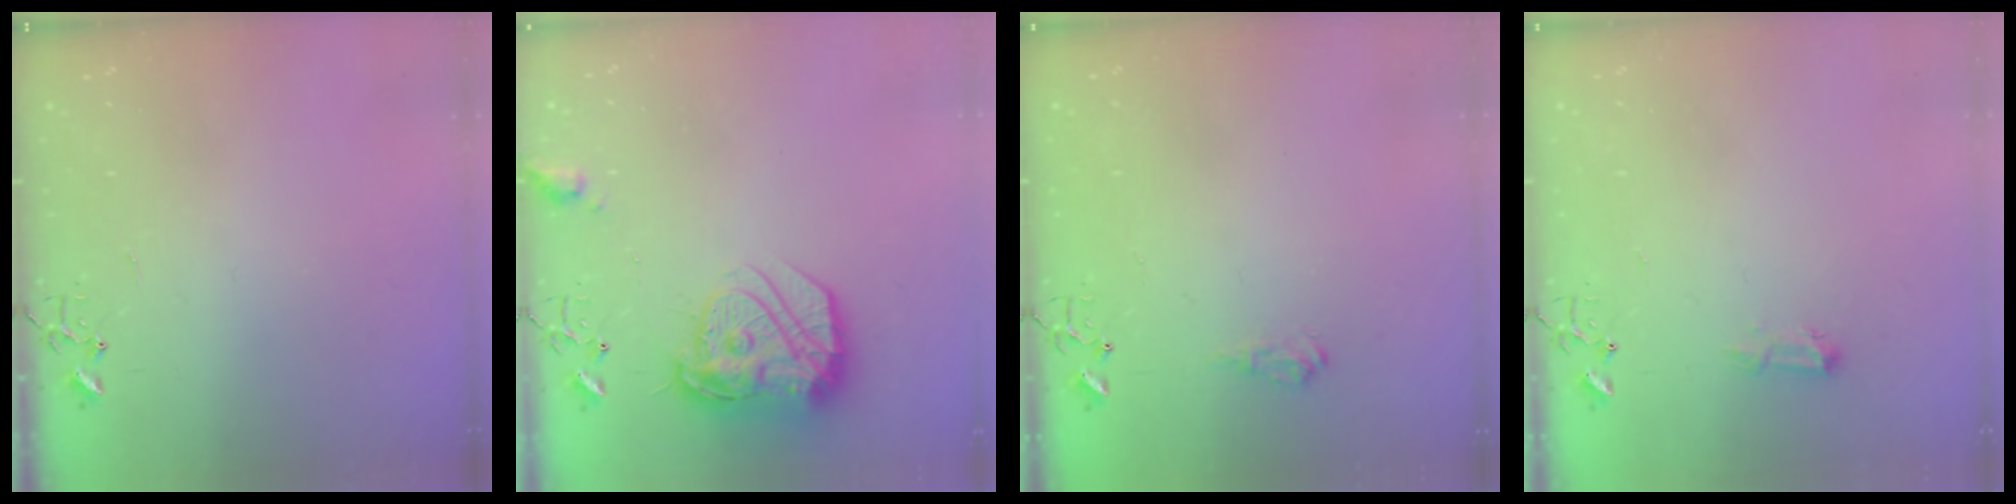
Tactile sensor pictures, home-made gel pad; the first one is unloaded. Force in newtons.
{"total": 18.2, "press": 18.2, "slide": 1.5}
{"total": 8.2, "press": 8.2, "slide": 0.9}
{"total": 7.7, "press": 7.6, "slide": 0.9}